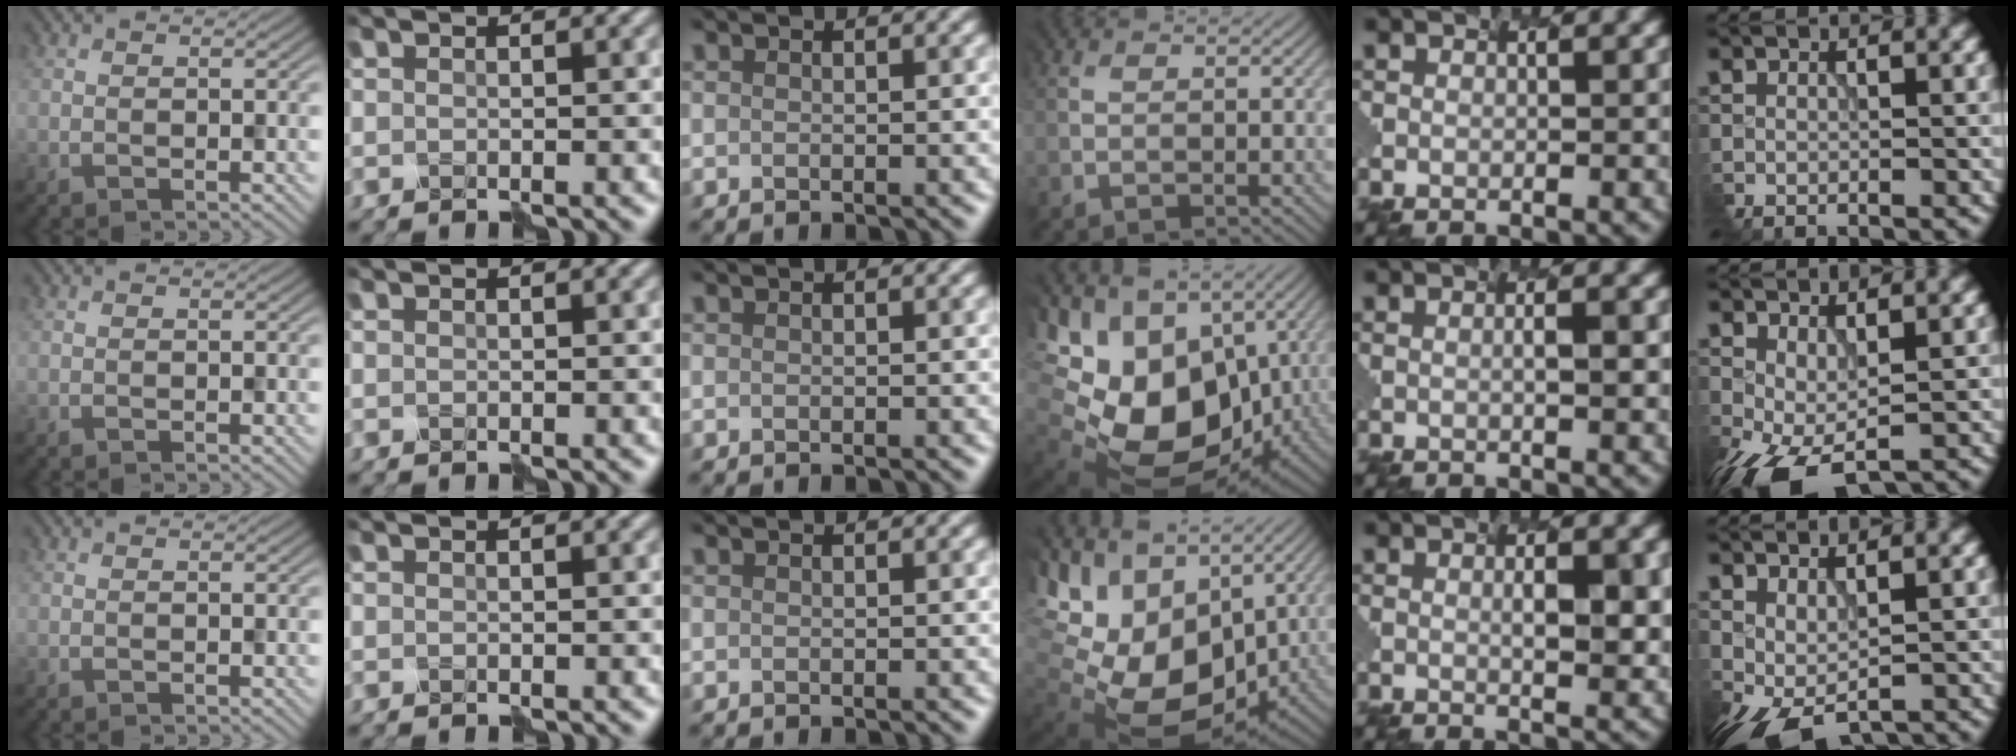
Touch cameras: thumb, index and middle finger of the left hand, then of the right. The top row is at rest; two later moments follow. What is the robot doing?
{"motion": "disassemble", "object": "velcro strap"}